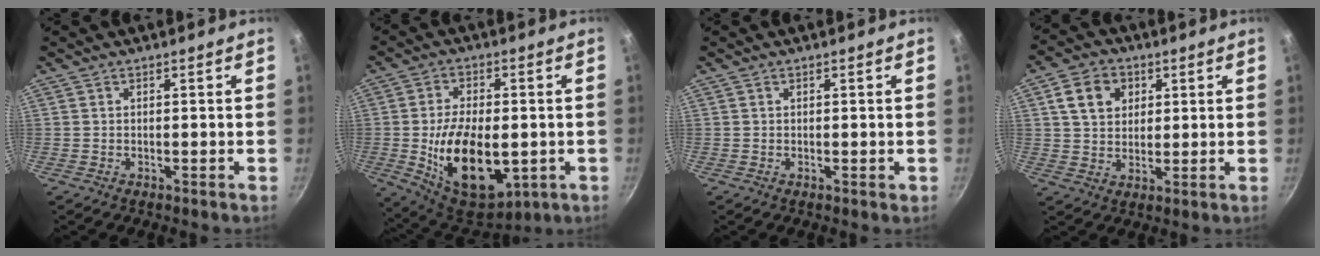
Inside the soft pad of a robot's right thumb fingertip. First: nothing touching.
{"total": 18.2, "force": [-2.7, 10.2, 14.9], "torque": [-0.230, -0.004, -0.029]}
{"total": 0.7, "force": [0.2, 0.3, 0.5], "torque": [-0.003, 0.001, 0.002]}
{"total": 8.5, "force": [2.8, 6.8, 4.4], "torque": [-0.056, 0.005, 0.045]}